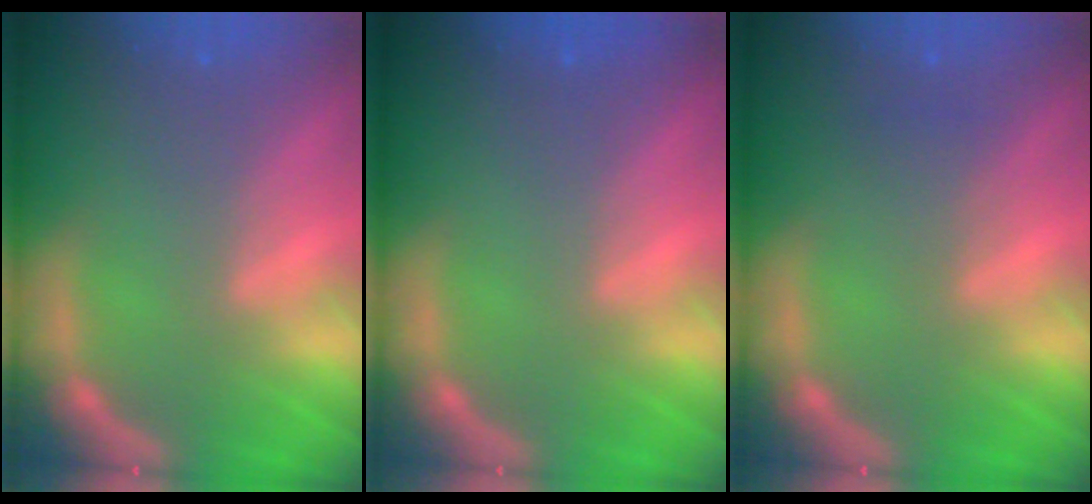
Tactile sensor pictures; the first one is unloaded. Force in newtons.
{"total": 0.0}
{"total": 1.5}